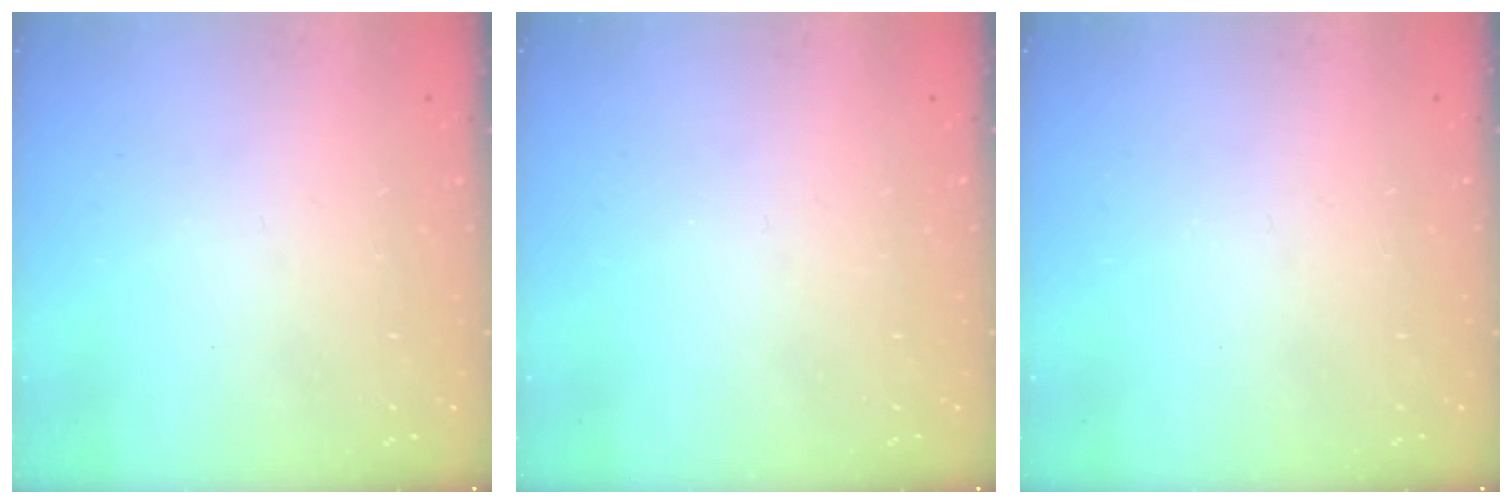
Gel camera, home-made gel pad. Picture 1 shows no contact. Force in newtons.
{"total": 0.0}
{"total": 0.0}